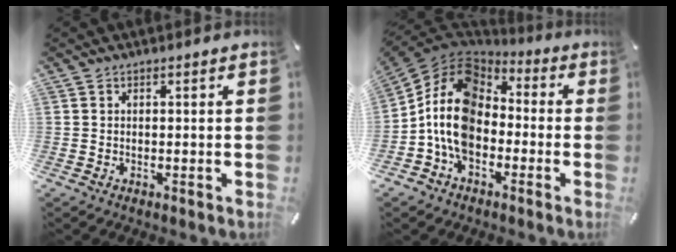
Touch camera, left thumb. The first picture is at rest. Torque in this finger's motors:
{"motor_torque": [0.60, 1.57, 1.61, 1.15, 0.32]}